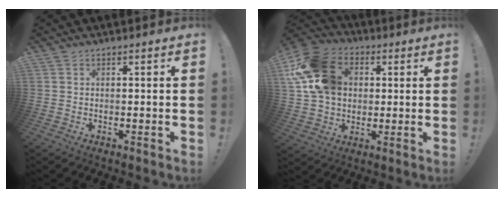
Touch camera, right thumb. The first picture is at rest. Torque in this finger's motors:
{"motor_torque": [1.35, 1.84, 1.51, 0.32, 0.19]}